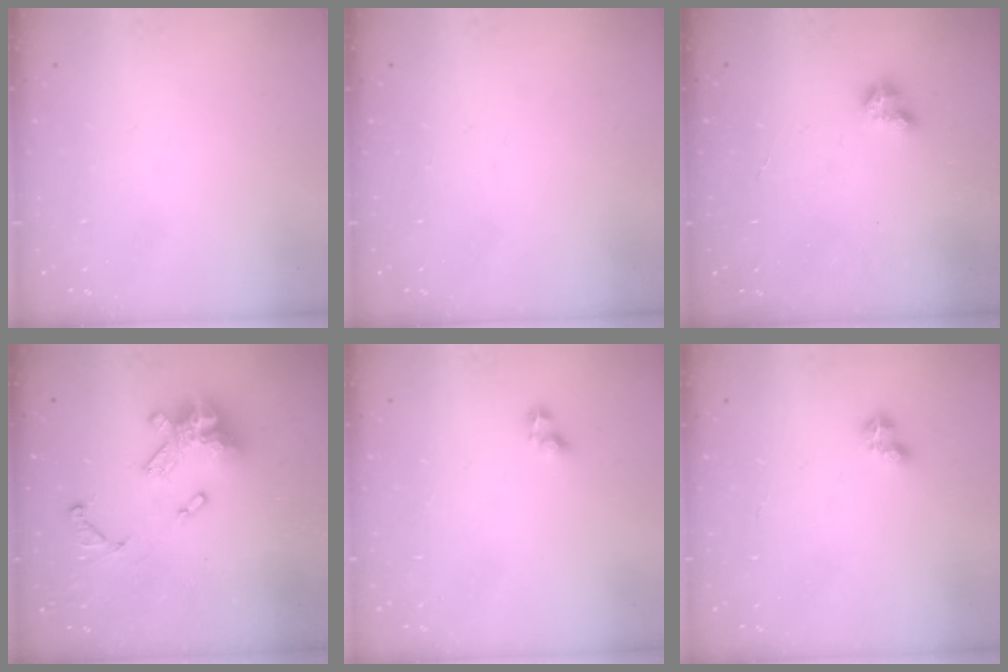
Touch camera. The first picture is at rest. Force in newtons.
{"total": 0.0}
{"total": 2.6, "press": 2.6, "slide": 0.2}
{"total": 16.6, "press": 16.5, "slide": 1.8}
{"total": 2.8, "press": 2.8, "slide": 0.1}
{"total": 2.7, "press": 2.7, "slide": 0.5}